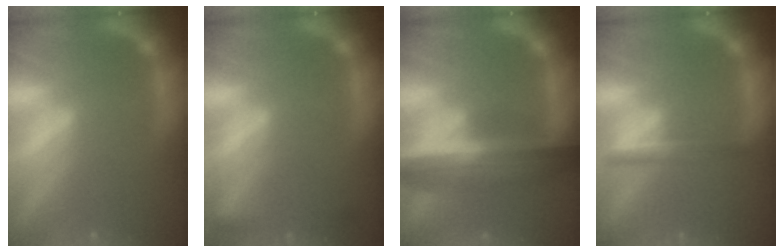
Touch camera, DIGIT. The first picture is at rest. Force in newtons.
{"total": 2.4}
{"total": 9.5}
{"total": 2.4}